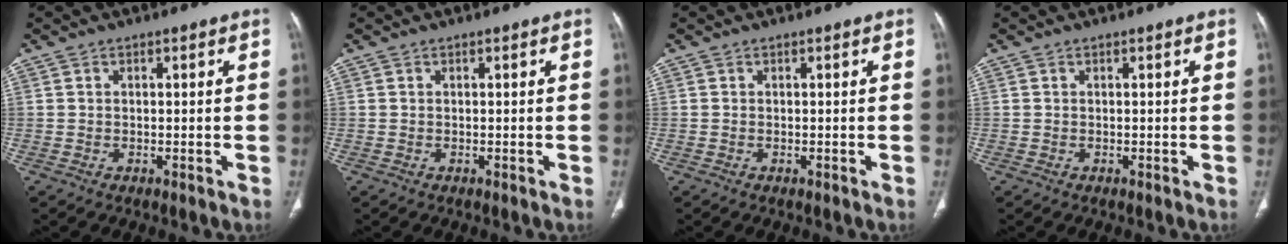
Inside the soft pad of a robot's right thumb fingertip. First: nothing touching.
{"total": 0.0}
{"total": 0.0}
{"total": 0.0}